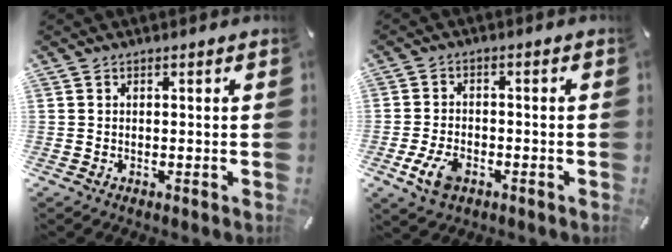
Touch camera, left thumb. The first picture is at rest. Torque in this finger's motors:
{"motor_torque": [0.44, 1.89, 0.37, 0.14, 0.12]}